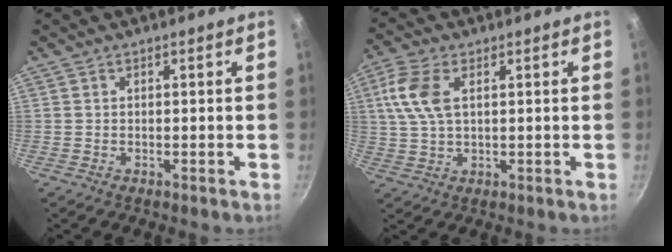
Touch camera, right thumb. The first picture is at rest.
{"total": 8.6, "force": [2.3, 4.7, 6.8], "torque": [-0.144, 0.008, 0.044]}